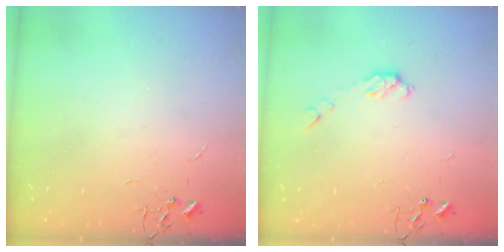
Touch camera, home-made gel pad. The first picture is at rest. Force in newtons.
{"total": 4.5, "press": 4.5, "slide": 0.7}